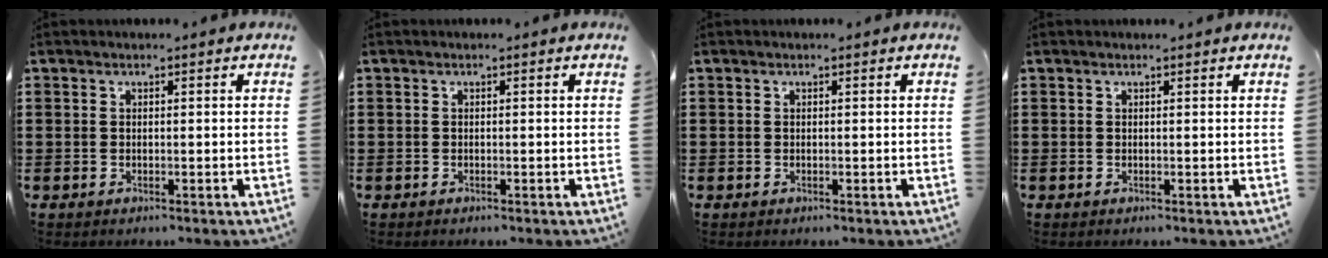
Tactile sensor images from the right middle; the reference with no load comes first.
{"total": 0.0}
{"total": 0.0}
{"total": 0.0}